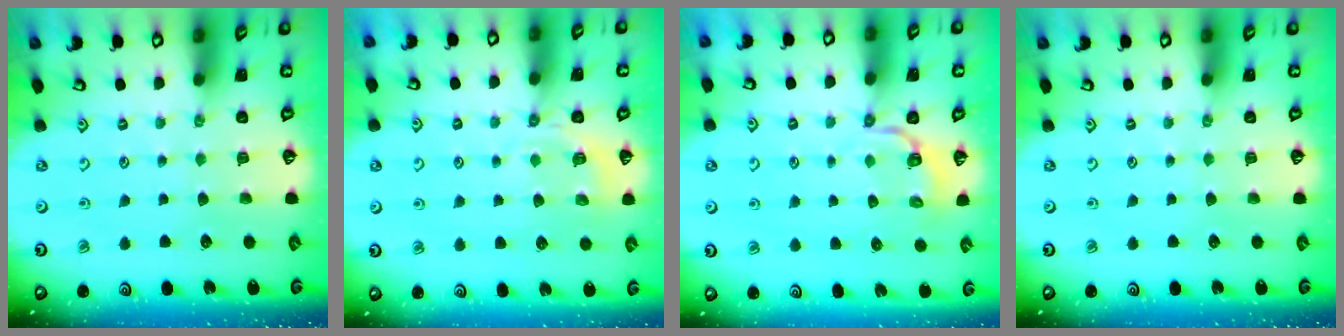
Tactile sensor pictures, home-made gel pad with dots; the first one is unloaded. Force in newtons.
{"total": 4.8, "press": 4.5, "slide": 1.7}
{"total": 3.3, "press": 2.1, "slide": 2.6}
{"total": 0.0}